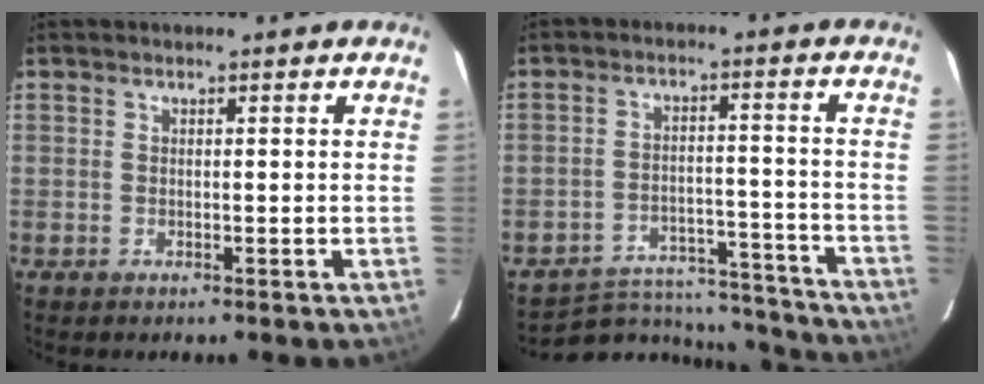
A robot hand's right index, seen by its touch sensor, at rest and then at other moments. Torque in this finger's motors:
{"motor_torque": [-0.09, -0.13, -0.21, -0.07]}